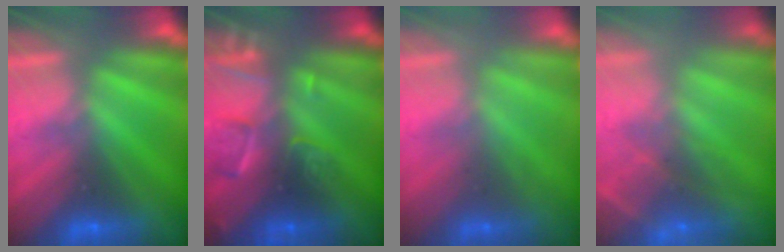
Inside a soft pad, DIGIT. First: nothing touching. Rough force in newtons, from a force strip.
{"total": 2.5}
{"total": 2.1}
{"total": 5.5}